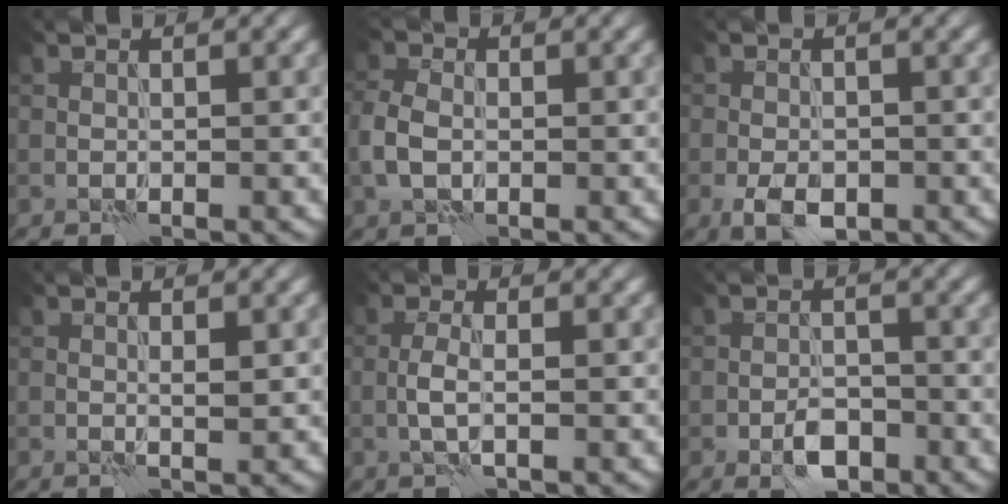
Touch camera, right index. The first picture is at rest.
{"total": 3.0, "force": [-0.4, 2.2, 2.0], "torque": [-0.051, 0.001, -0.016]}
{"total": 3.3, "force": [-1.4, 2.0, 2.3], "torque": [-0.042, -0.005, -0.027]}
{"total": 0.8, "force": [0.4, 0.1, 0.7], "torque": [-0.012, -0.003, 0.006]}
{"total": 1.7, "force": [-0.2, 0.4, 1.7], "torque": [-0.037, 0.003, -0.010]}
{"total": 2.9, "force": [-1.6, 1.7, 1.8], "torque": [-0.026, 0.002, -0.029]}